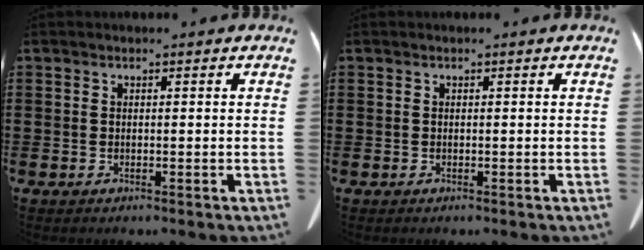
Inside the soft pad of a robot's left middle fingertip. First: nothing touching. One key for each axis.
{"total": 0.0}